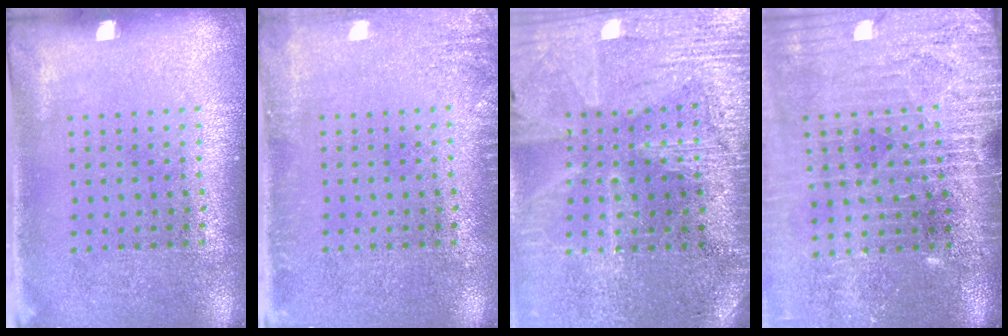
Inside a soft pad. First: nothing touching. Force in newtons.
{"total": 1.6, "press": 1.6, "slide": 0.2}
{"total": 3.4, "press": 3.2, "slide": 1.0}
{"total": 4.0, "press": 3.5, "slide": 1.9}